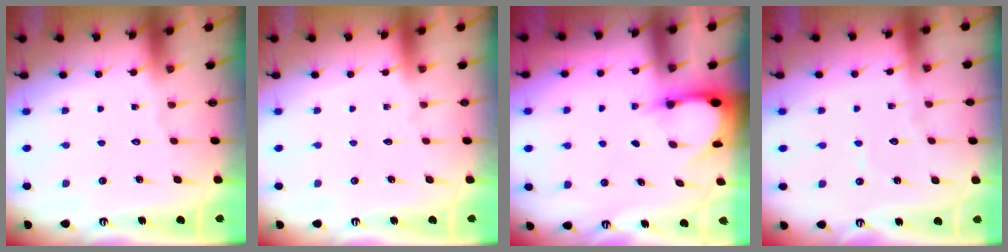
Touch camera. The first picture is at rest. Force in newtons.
{"total": 0.0}
{"total": 3.0, "press": 3.0, "slide": 0.4}
{"total": 3.4, "press": 3.4, "slide": 0.3}